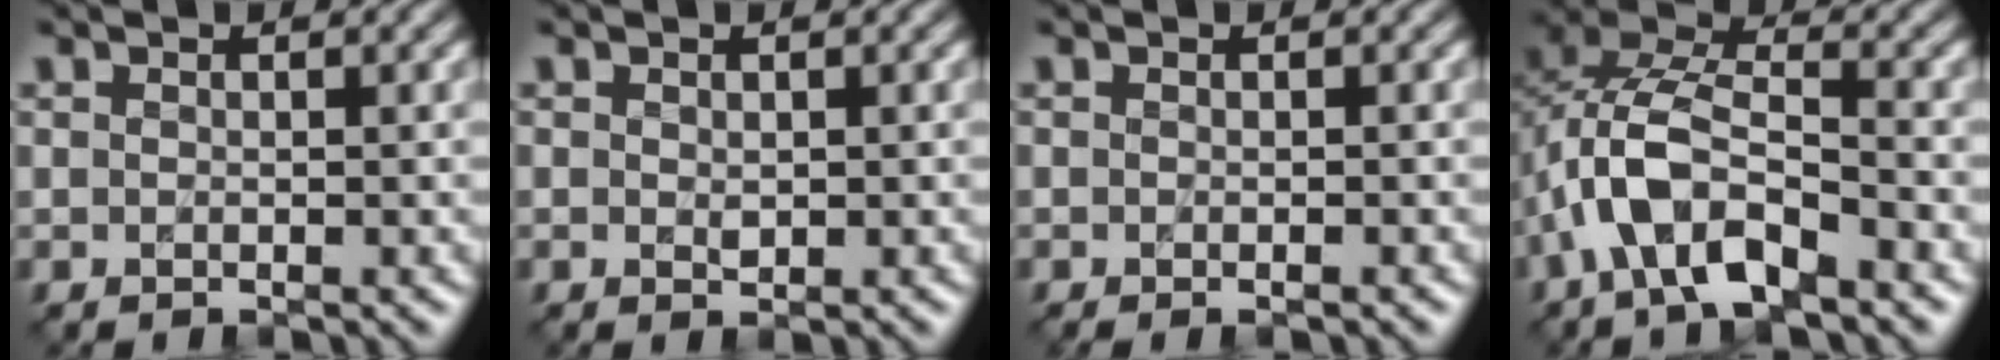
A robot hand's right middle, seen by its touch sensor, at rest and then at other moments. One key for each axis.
{"total": 0.8, "fx": 0.0, "fy": 0.5, "fz": 0.6, "tx": -0.010, "ty": -0.003, "tz": 0.002}
{"total": 0.9, "fx": -0.5, "fy": 0.0, "fz": 0.7, "tx": -0.012, "ty": -0.003, "tz": -0.007}
{"total": 7.6, "fx": -3.5, "fy": 3.6, "fz": 5.7, "tx": -0.112, "ty": 0.014, "tz": -0.073}